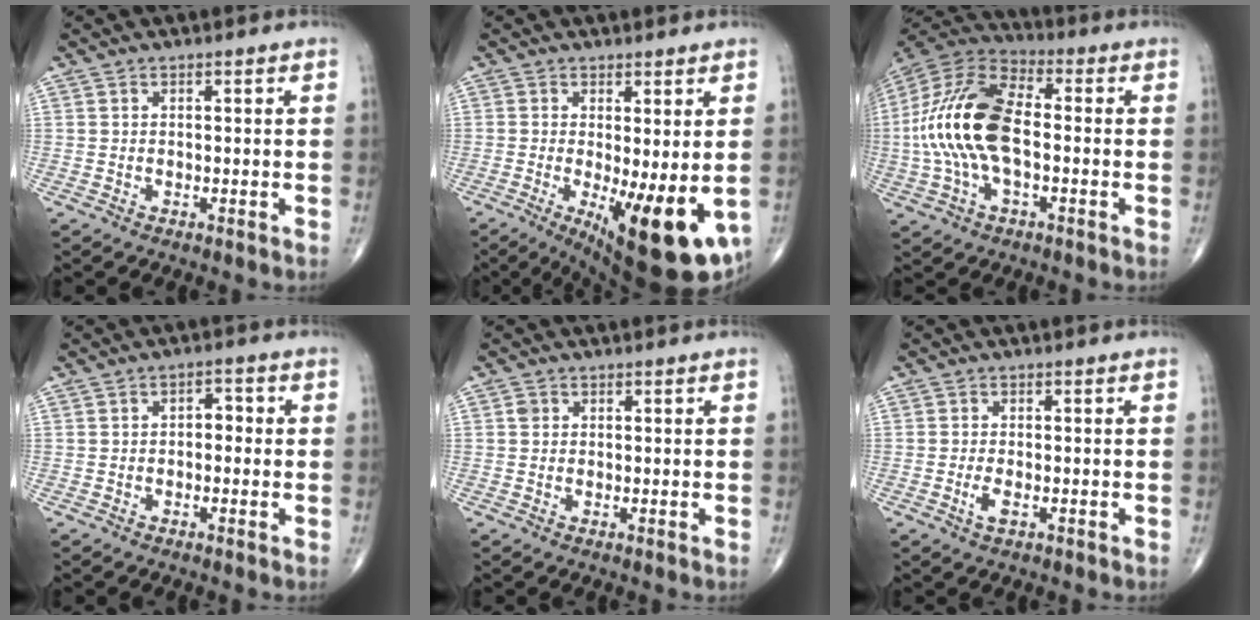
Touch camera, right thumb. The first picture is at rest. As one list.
[{"total": 14.9, "force": [-3.3, 4.7, 13.7], "torque": [-0.172, -0.028, -0.030]}, {"total": 18.7, "force": [-1.1, 9.5, 16.1], "torque": [-0.339, 0.030, -0.024]}, {"total": 2.9, "force": [-0.1, 1.8, 2.2], "torque": [-0.016, 0.012, -0.009]}, {"total": 1.1, "force": [0.3, 1.0, 0.4], "torque": [-0.001, 0.001, 0.003]}, {"total": 2.3, "force": [-0.9, 1.0, 1.9], "torque": [-0.042, -0.001, -0.017]}]